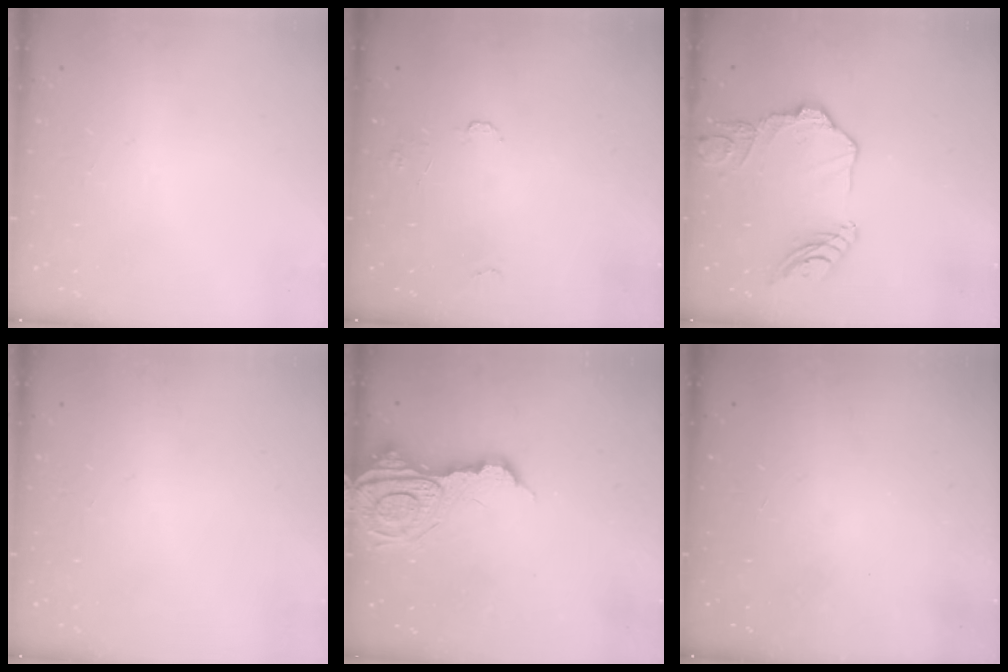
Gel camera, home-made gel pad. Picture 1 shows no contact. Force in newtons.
{"total": 6.4, "press": 6.4, "slide": 0.6}
{"total": 13.7, "press": 13.7, "slide": 1.2}
{"total": 0.0}
{"total": 14.5, "press": 14.5, "slide": 1.6}
{"total": 0.0}